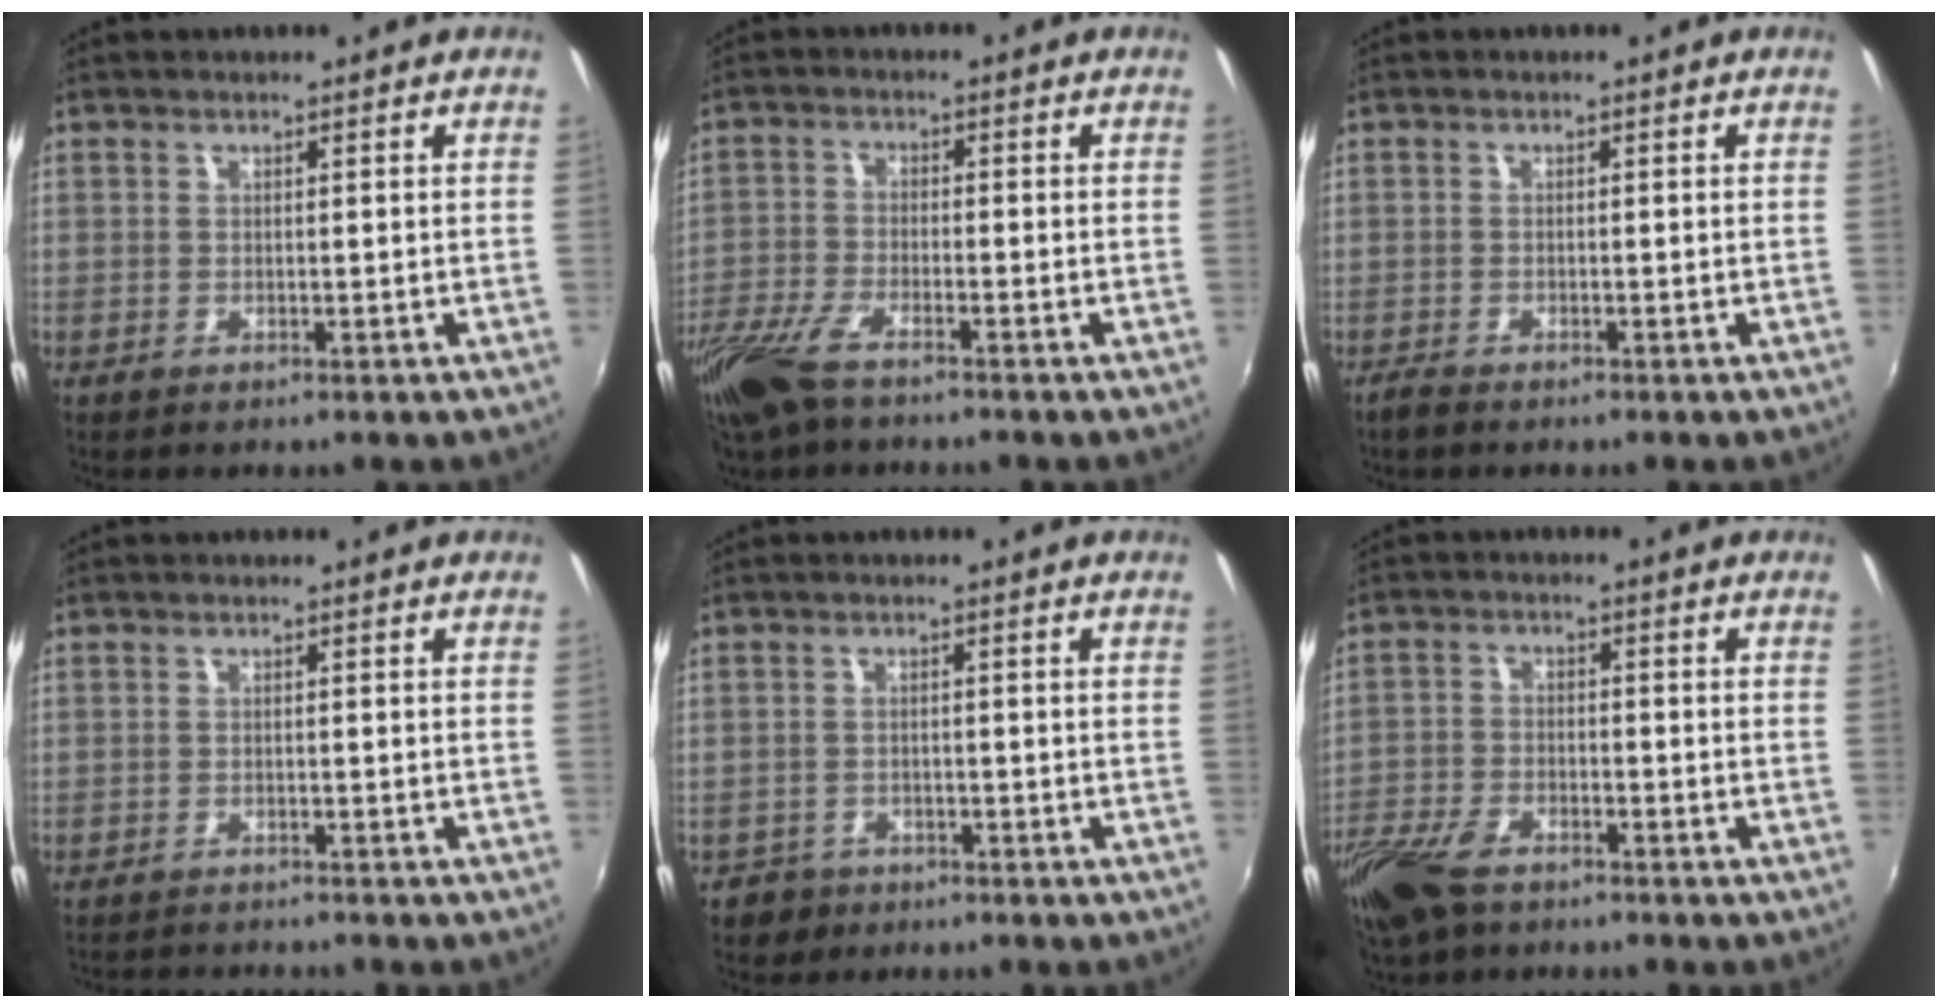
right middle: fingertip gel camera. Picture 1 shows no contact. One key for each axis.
{"total": 8.2, "fx": -6.1, "fy": 2.4, "fz": 4.9, "tx": -0.123, "ty": -0.018, "tz": -0.127}
{"total": 1.7, "fx": -1.5, "fy": 0.4, "fz": 0.7, "tx": -0.020, "ty": -0.004, "tz": -0.031}
{"total": 4.3, "fx": -4.2, "fy": 0.5, "fz": 1.0, "tx": -0.032, "ty": -0.011, "tz": -0.066}
{"total": 3.6, "fx": -2.4, "fy": 2.6, "fz": 0.4, "tx": -0.023, "ty": 0.003, "tz": -0.039}
{"total": 10.1, "fx": -7.2, "fy": 4.8, "fz": 5.2, "tx": -0.135, "ty": -0.014, "tz": -0.144}